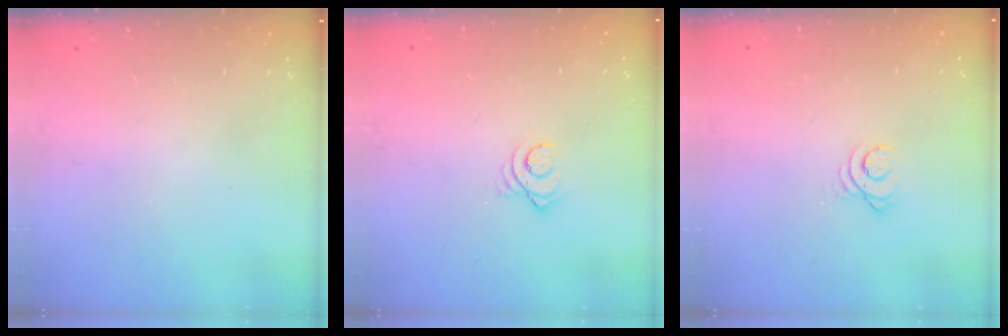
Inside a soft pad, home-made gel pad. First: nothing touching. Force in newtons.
{"total": 3.3, "press": 3.3, "slide": 0.2}
{"total": 2.9, "press": 2.9, "slide": 0.3}